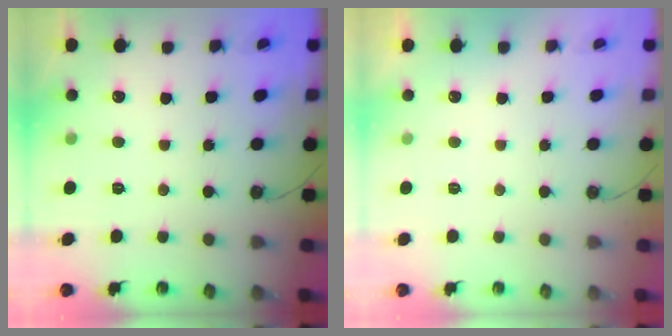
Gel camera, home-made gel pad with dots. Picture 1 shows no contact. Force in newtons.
{"total": 0.0}